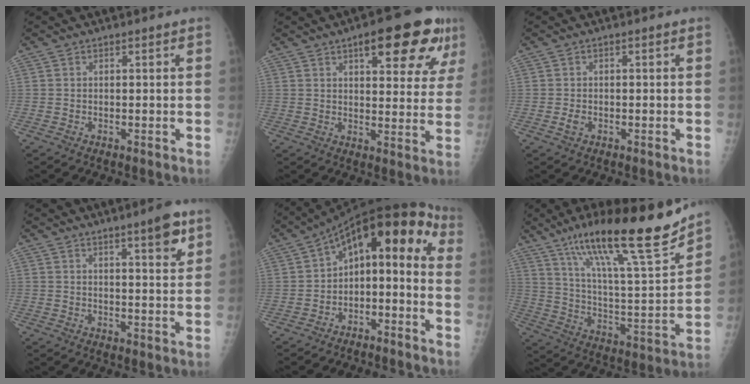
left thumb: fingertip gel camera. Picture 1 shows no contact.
{"total": 16.1, "force": [8.3, 5.5, 12.6], "torque": [-0.135, -0.019, 0.107]}
{"total": 1.4, "force": [-0.6, 0.9, 0.8], "torque": [-0.018, 0.003, -0.012]}
{"total": 6.2, "force": [3.8, 1.0, 4.8], "torque": [-0.061, -0.022, 0.052]}
{"total": 15.3, "force": [-3.8, 9.0, 11.9], "torque": [-0.149, 0.096, -0.064]}
{"total": 24.8, "force": [17.2, 3.8, 17.5], "torque": [-0.269, -0.065, 0.289]}